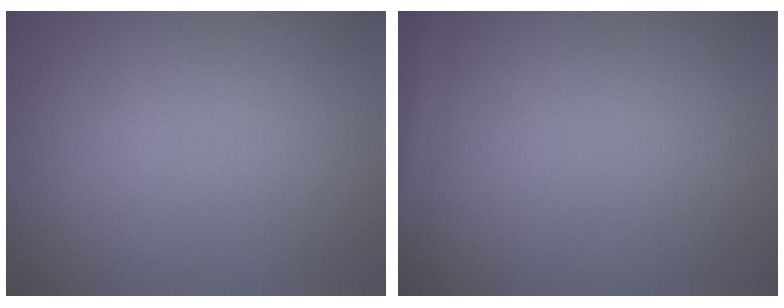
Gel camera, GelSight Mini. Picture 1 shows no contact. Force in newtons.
{"total": 2.1, "press": 2.1, "slide": 0.1}